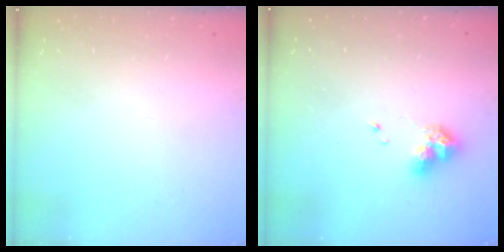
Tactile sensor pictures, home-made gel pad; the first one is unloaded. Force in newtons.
{"total": 8.2, "press": 8.1, "slide": 1.2}